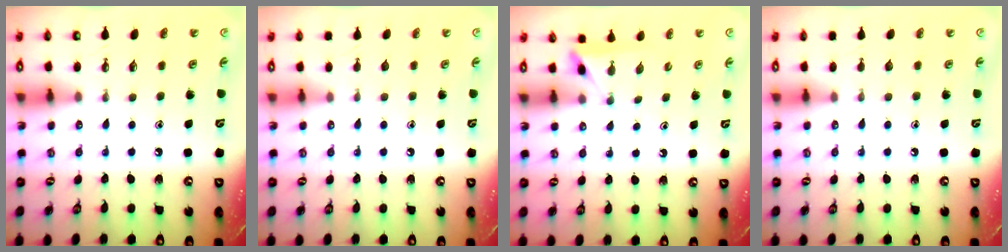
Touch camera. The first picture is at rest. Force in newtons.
{"total": 0.0}
{"total": 2.5, "press": 2.4, "slide": 0.3}
{"total": 0.0}